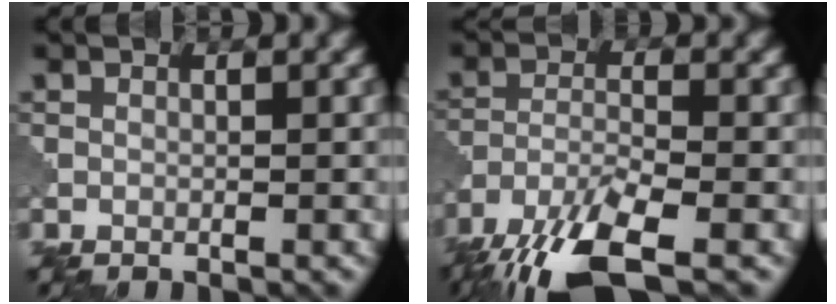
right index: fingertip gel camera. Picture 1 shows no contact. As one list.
[{"total": 8.4, "force": [-6.0, 2.1, 5.4], "torque": [-0.108, -0.012, -0.121]}]